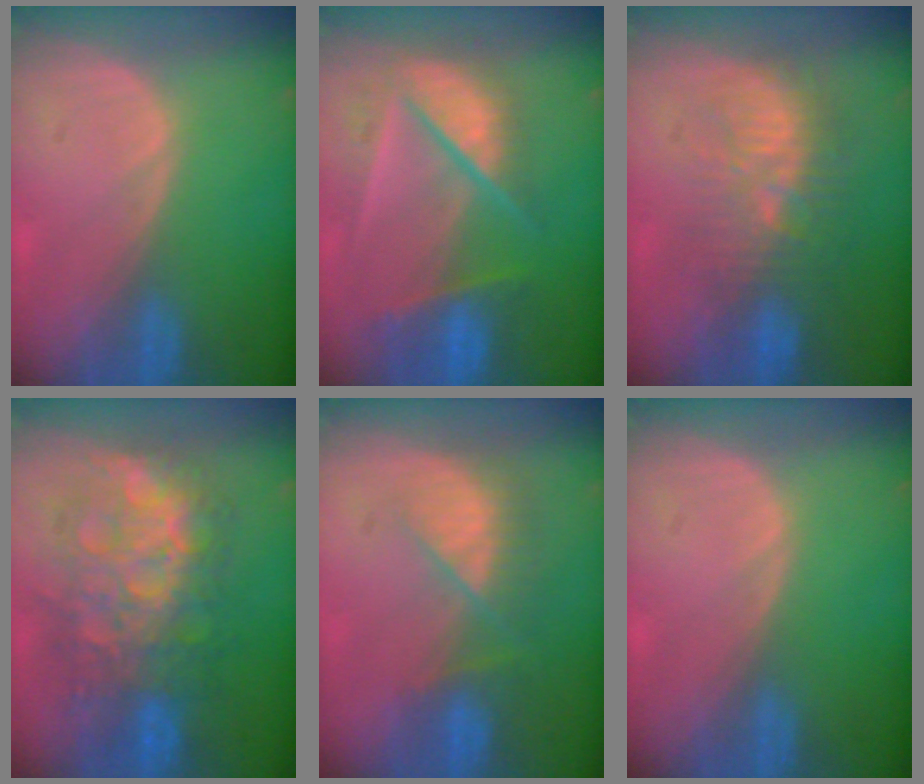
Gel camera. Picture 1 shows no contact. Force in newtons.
{"total": 9.8, "press": 8.3, "slide": 5.2}
{"total": 9.3, "press": 8.9, "slide": 2.5}
{"total": 12.2, "press": 12.2, "slide": 1.1}
{"total": 7.6, "press": 6.7, "slide": 3.6}
{"total": 0.0}